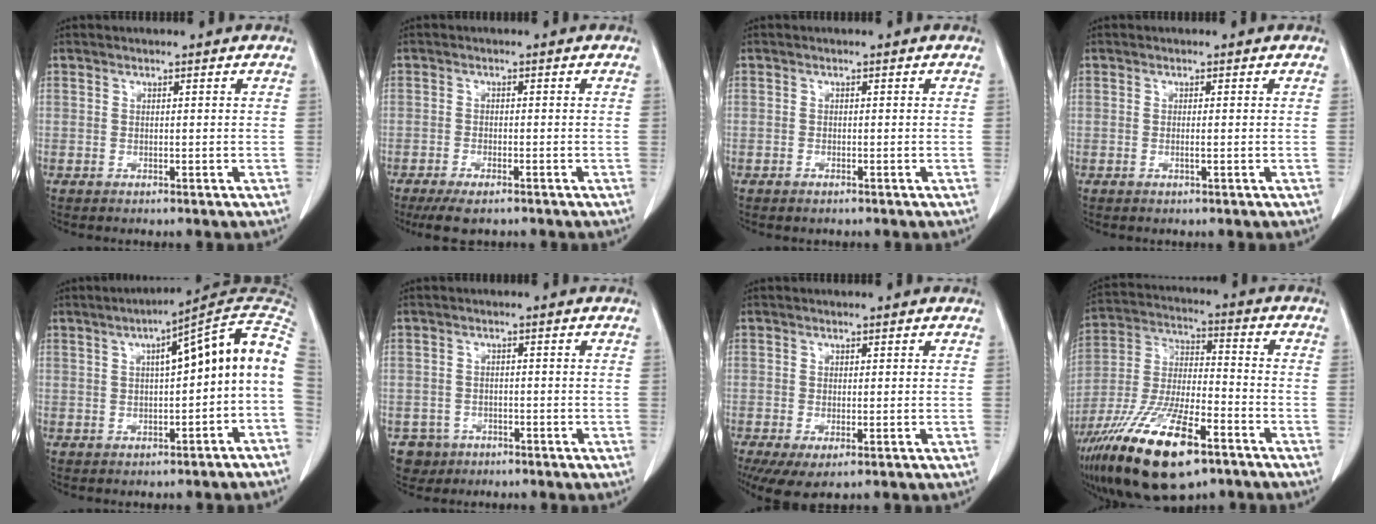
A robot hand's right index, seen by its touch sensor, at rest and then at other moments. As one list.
[{"total": 5.1, "force": [-3.9, 1.5, 2.9], "torque": [-0.045, -0.009, -0.061]}, {"total": 0.6, "force": [-0.5, 0.3, 0.2], "torque": [-0.005, -0.001, -0.005]}, {"total": 0.9, "force": [-0.2, -0.1, 0.8], "torque": [-0.016, -0.001, -0.003]}, {"total": 10.6, "force": [0.7, 0.6, 10.6], "torque": [-0.141, 0.040, 0.006]}, {"total": 4.1, "force": [-2.2, 3.5, -0.1], "torque": [0.007, 0.010, -0.034]}, {"total": 5.6, "force": [-2.8, 2.3, 4.2], "torque": [-0.077, -0.021, -0.044]}, {"total": 19.8, "force": [-11.9, 5.6, 14.8], "torque": [-0.302, -0.027, -0.216]}]